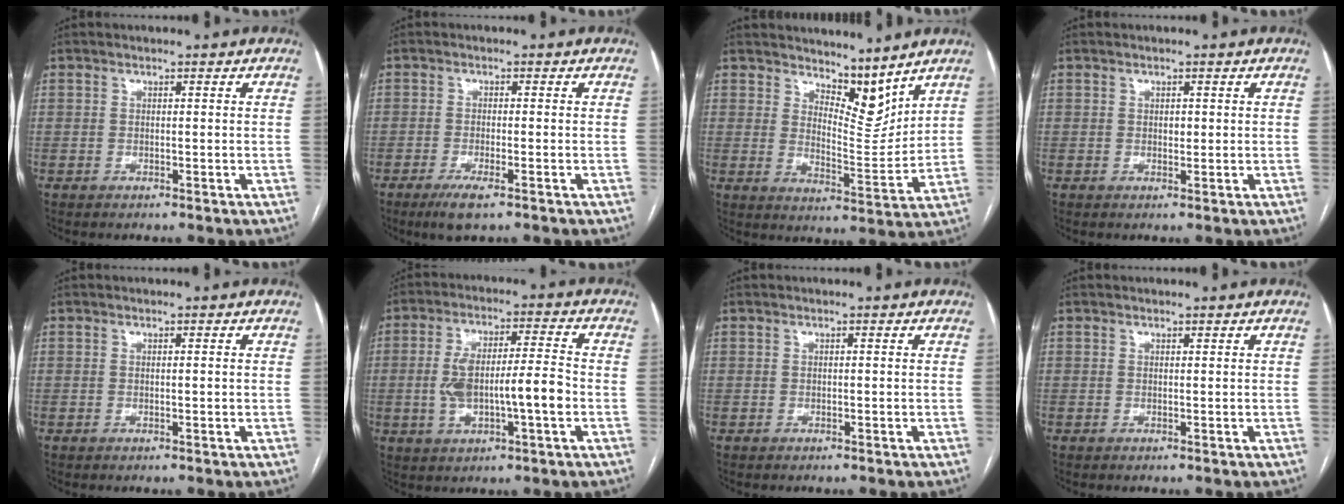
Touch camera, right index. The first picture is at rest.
{"total": 4.0, "force": [-2.6, 0.6, 3.1], "torque": [-0.058, -0.008, -0.043]}
{"total": 2.5, "force": [2.3, 0.6, 0.9], "torque": [-0.013, -0.007, 0.038]}
{"total": 1.0, "force": [0.2, 0.7, 0.8], "torque": [-0.008, 0.000, 0.004]}
{"total": 0.6, "force": [0.0, 0.0, 0.6], "torque": [-0.012, 0.002, 0.003]}
{"total": 10.8, "force": [-1.8, 2.6, 10.4], "torque": [-0.197, 0.021, -0.024]}
{"total": 0.0}
{"total": 0.0}